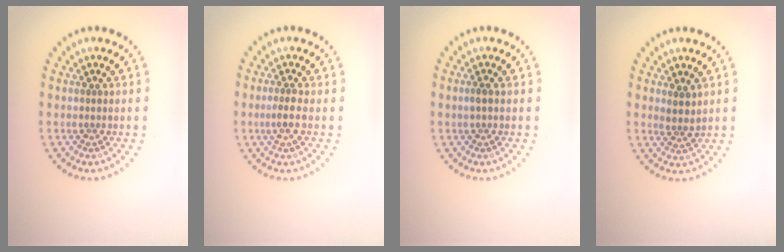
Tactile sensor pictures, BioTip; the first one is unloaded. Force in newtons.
{"total": 1.4, "press": 1.2, "slide": 0.7}
{"total": 0.7, "press": 0.7, "slide": 0.3}
{"total": 1.7, "press": 1.4, "slide": 0.9}